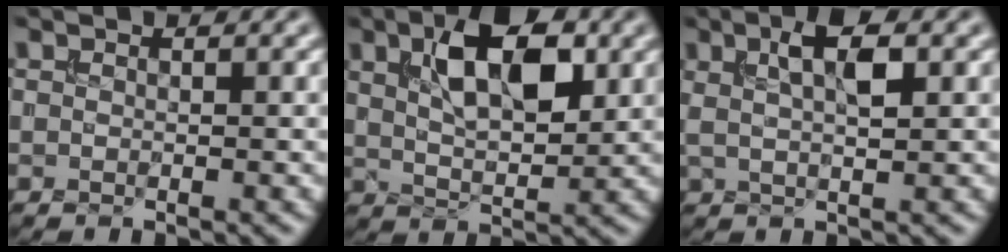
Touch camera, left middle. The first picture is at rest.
{"total": 7.0, "force": [2.3, 3.2, 5.7], "torque": [-0.096, 0.007, 0.042]}
{"total": 3.8, "force": [1.1, 1.2, 3.4], "torque": [-0.063, 0.007, 0.022]}